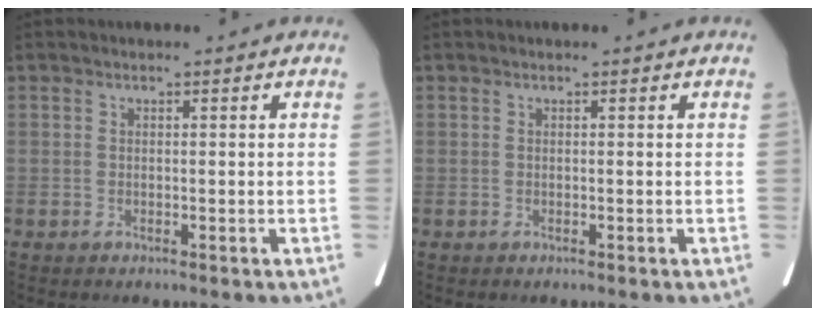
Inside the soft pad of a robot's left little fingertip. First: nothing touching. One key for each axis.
{"total": 0.0}